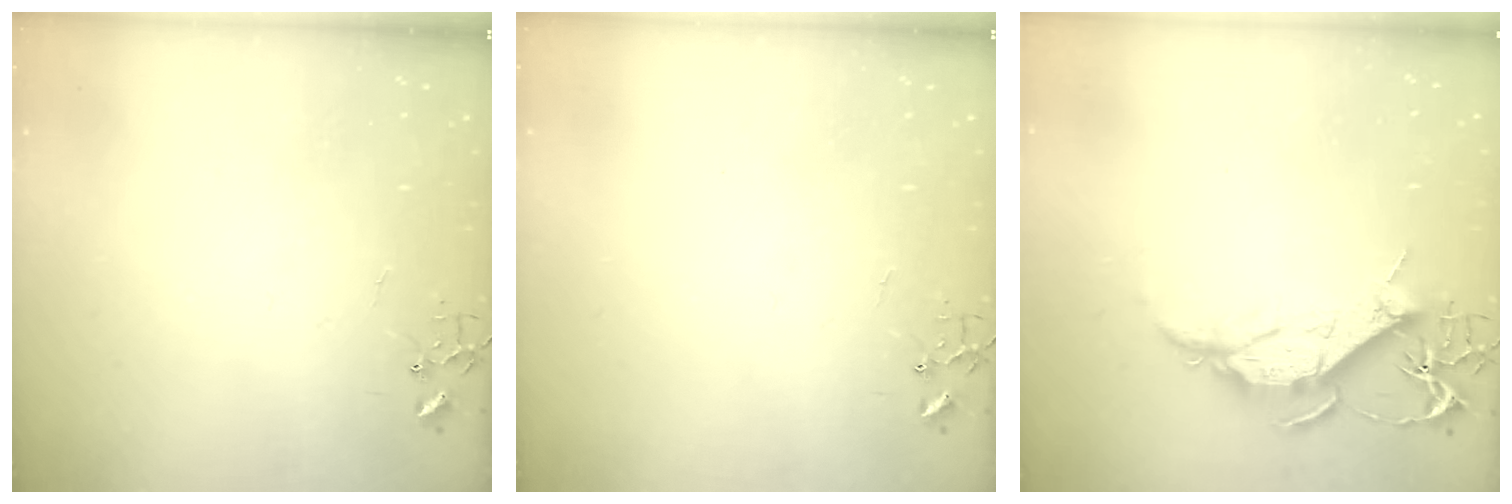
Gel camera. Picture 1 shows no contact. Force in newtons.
{"total": 0.0}
{"total": 12.5, "press": 12.4, "slide": 1.3}